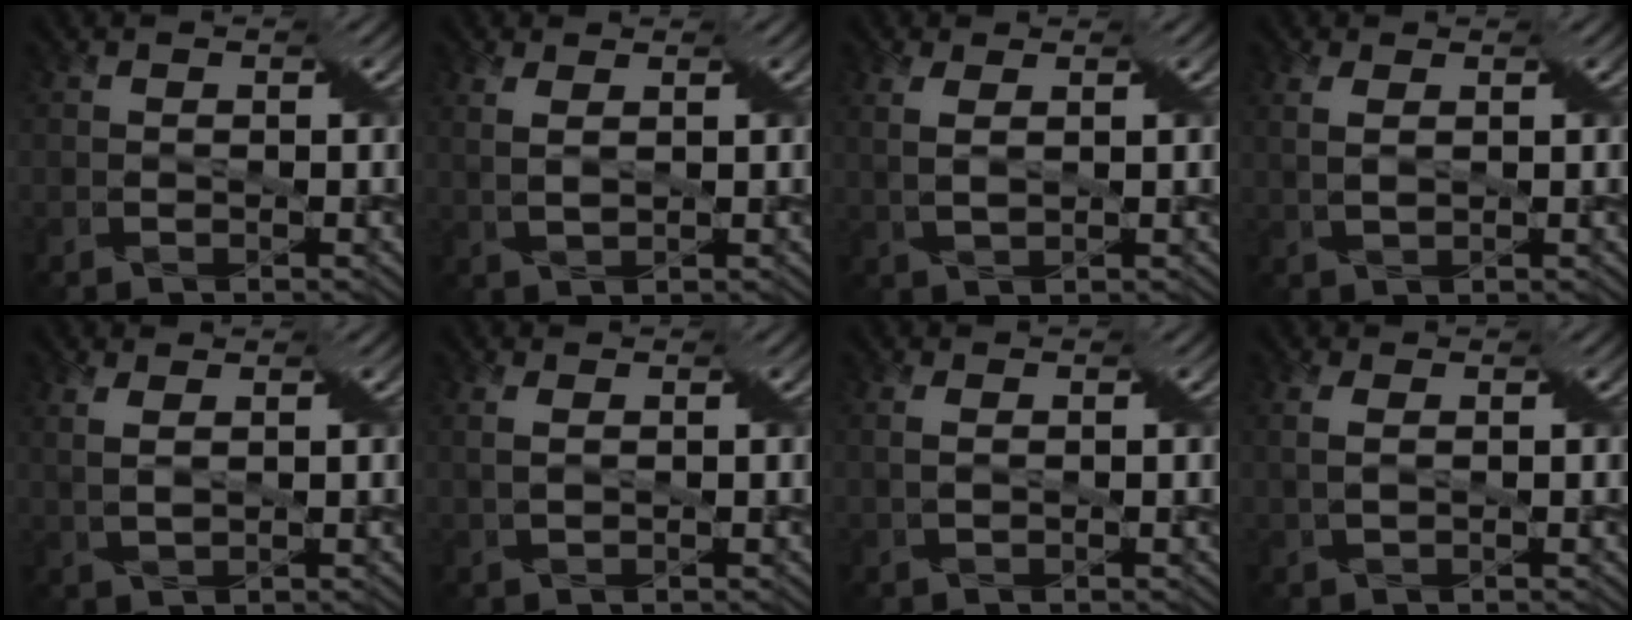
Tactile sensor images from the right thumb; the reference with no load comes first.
{"total": 2.4, "force": [1.2, 0.7, 2.0], "torque": [-0.045, 0.000, 0.026]}
{"total": 2.8, "force": [1.1, 0.9, 2.4], "torque": [-0.056, 0.003, 0.022]}
{"total": 2.3, "force": [0.9, 0.8, 2.0], "torque": [-0.047, 0.003, 0.021]}
{"total": 2.7, "force": [1.3, 0.8, 2.3], "torque": [-0.052, 0.002, 0.025]}
{"total": 1.9, "force": [0.7, 0.7, 1.6], "torque": [-0.040, 0.003, 0.019]}
{"total": 1.6, "force": [0.5, 0.6, 1.4], "torque": [-0.032, 0.002, 0.015]}
{"total": 2.2, "force": [0.7, 0.8, 2.0], "torque": [-0.045, 0.001, 0.015]}